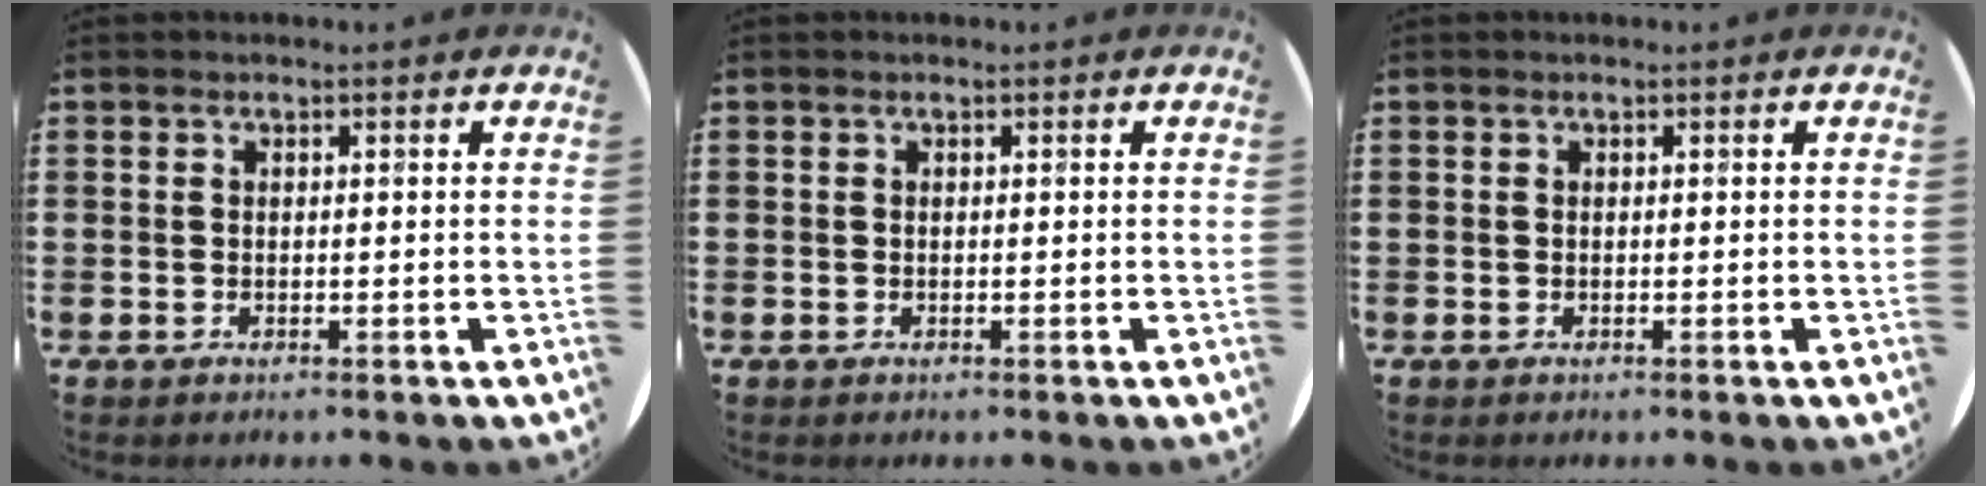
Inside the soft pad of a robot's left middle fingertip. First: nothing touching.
{"total": 0.0}
{"total": 0.0}